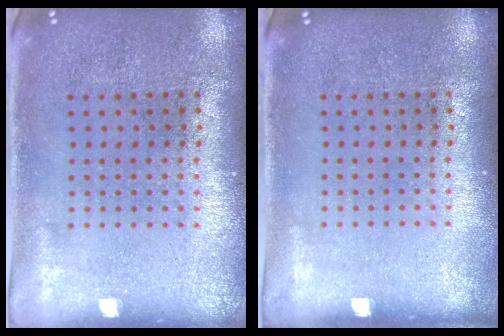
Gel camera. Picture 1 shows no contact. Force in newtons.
{"total": 0.0}